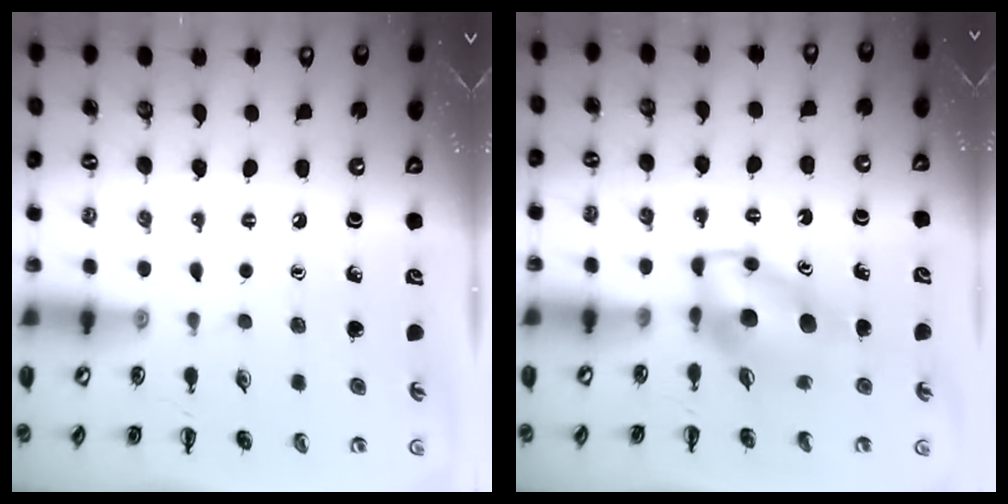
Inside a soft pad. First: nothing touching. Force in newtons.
{"total": 6.1, "press": 6.0, "slide": 1.1}